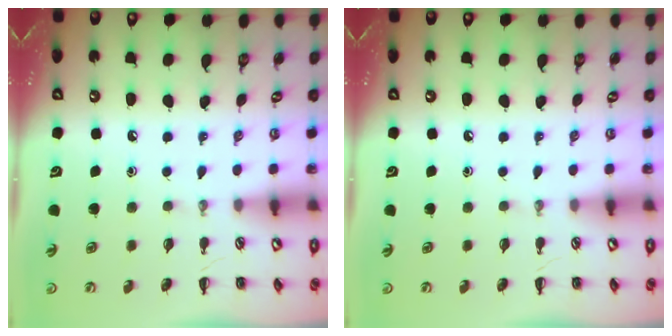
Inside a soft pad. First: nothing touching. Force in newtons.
{"total": 0.0}